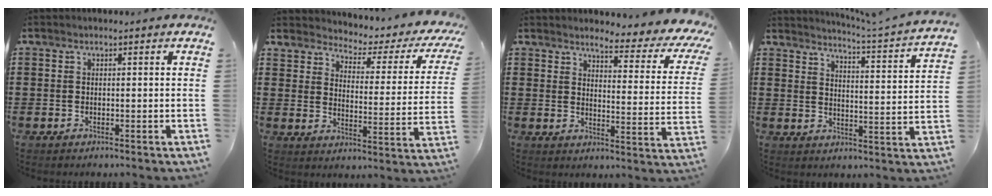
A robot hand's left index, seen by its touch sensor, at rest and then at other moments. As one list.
[{"total": 2.7, "force": [2.3, 1.0, 1.1], "torque": [-0.032, -0.027, 0.027]}, {"total": 4.4, "force": [3.6, 0.3, 2.5], "torque": [-0.043, -0.040, 0.049]}, {"total": 3.3, "force": [2.8, -1.2, 1.0], "torque": [-0.038, -0.039, 0.039]}]